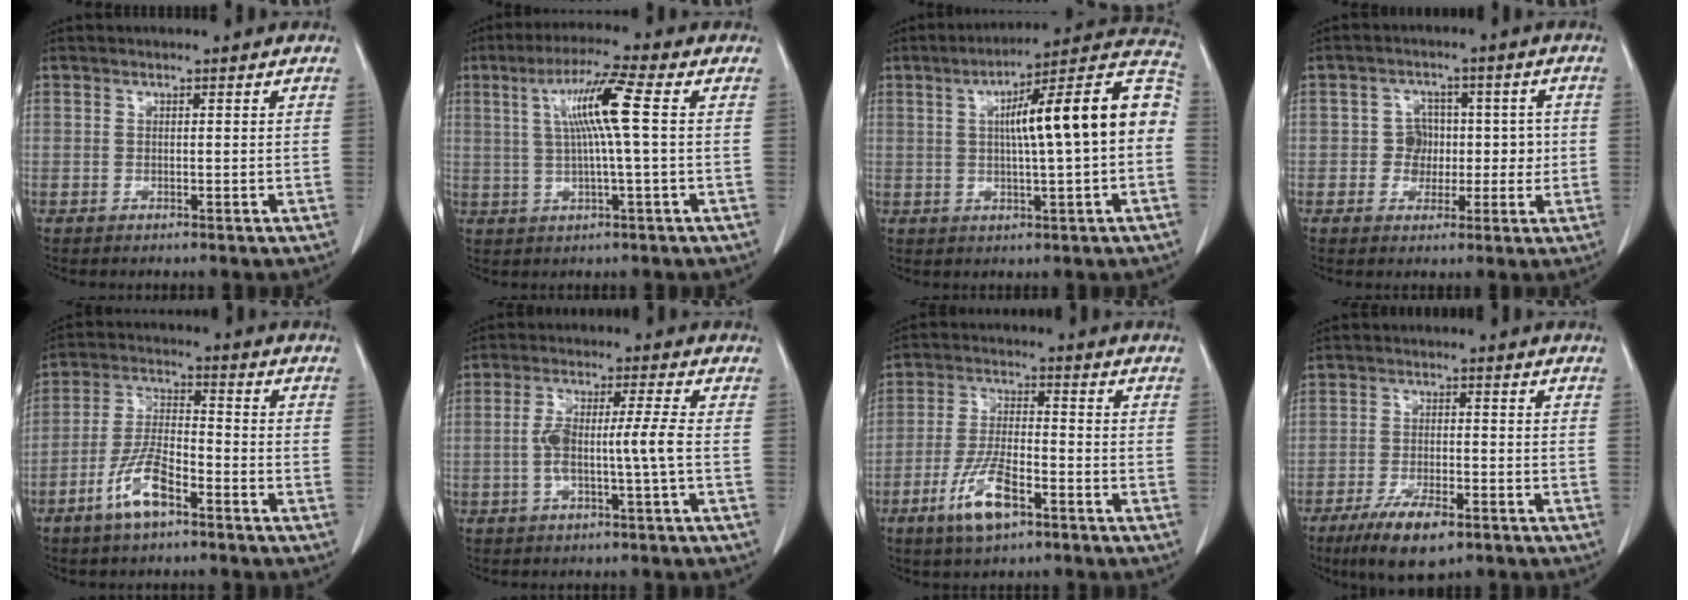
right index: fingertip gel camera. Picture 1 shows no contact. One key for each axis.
{"total": 8.6, "fx": 1.6, "fy": -0.8, "fz": 8.4, "tx": -0.158, "ty": 0.011, "tz": 0.032}
{"total": 16.7, "fx": 1.3, "fy": 1.5, "fz": 16.6, "tx": -0.239, "ty": 0.039, "tz": 0.013}
{"total": 4.9, "fx": -0.1, "fy": 4.7, "fz": 1.4, "tx": 0.002, "ty": 0.025, "tz": 0.002}
{"total": 8.4, "fx": -4.7, "fy": 2.4, "fz": 6.5, "tx": -0.143, "ty": -0.002, "tz": -0.092}
{"total": 6.5, "fx": -0.9, "fy": -0.2, "fz": 6.5, "tx": -0.131, "ty": 0.016, "tz": -0.013}
{"total": 8.7, "fx": -4.6, "fy": 2.5, "fz": 7.0, "tx": -0.150, "ty": -0.009, "tz": -0.084}
{"total": 8.0, "fx": -5.1, "fy": 2.3, "fz": 5.8, "tx": -0.107, "ty": -0.011, "tz": -0.083}